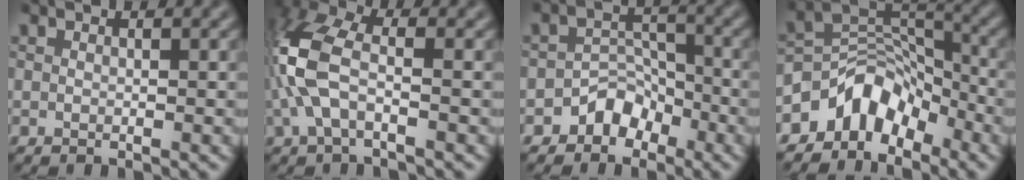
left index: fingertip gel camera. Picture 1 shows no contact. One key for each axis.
{"total": 6.3, "fx": -1.3, "fy": 3.0, "fz": 5.4, "tx": -0.142, "ty": 0.018, "tz": -0.036}
{"total": 3.2, "fx": -2.3, "fy": 2.0, "fz": 0.7, "tx": 0.003, "ty": 0.010, "tz": -0.040}
{"total": 5.7, "fx": -4.3, "fy": 3.3, "fz": 1.9, "tx": -0.008, "ty": 0.007, "tz": -0.084}